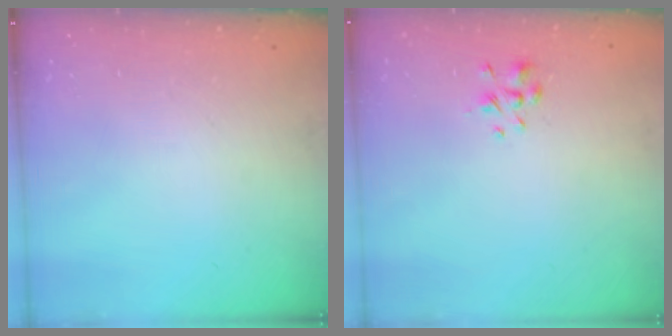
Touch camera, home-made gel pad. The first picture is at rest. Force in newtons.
{"total": 1.3, "press": 1.1, "slide": 0.5}